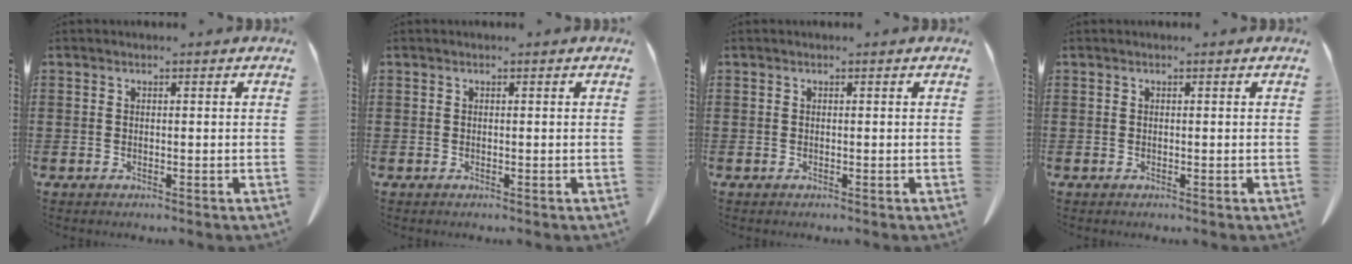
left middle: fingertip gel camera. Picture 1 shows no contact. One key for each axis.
{"total": 0.0}
{"total": 0.0}
{"total": 0.0}